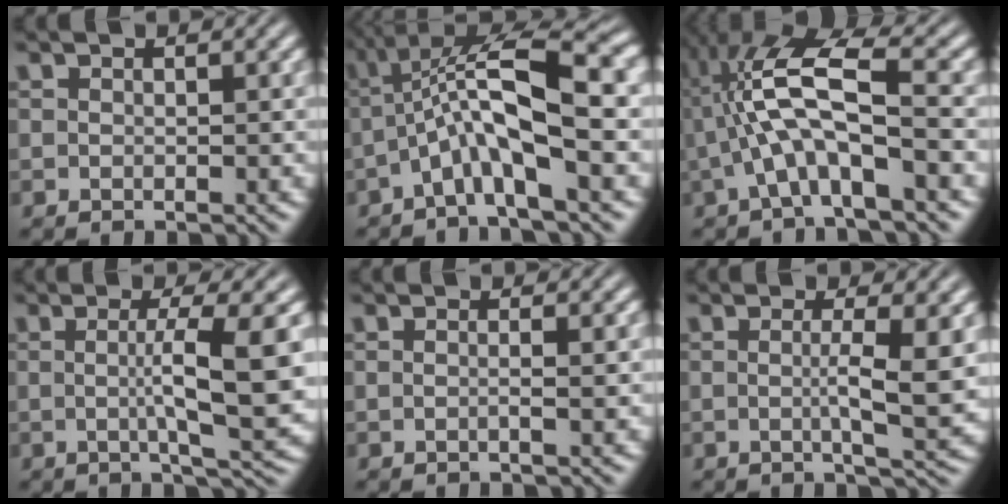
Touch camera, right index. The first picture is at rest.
{"total": 8.0, "force": [0.9, 2.4, 7.6], "torque": [-0.124, 0.004, 0.017]}
{"total": 7.2, "force": [1.2, 2.7, 6.6], "torque": [-0.130, 0.000, 0.022]}
{"total": 5.8, "force": [0.3, -0.5, 5.8], "torque": [-0.074, -0.001, 0.005]}
{"total": 1.1, "force": [-0.2, -0.6, 0.8], "torque": [-0.017, -0.002, -0.003]}
{"total": 3.6, "force": [0.4, -0.9, 3.5], "torque": [-0.048, -0.008, 0.006]}